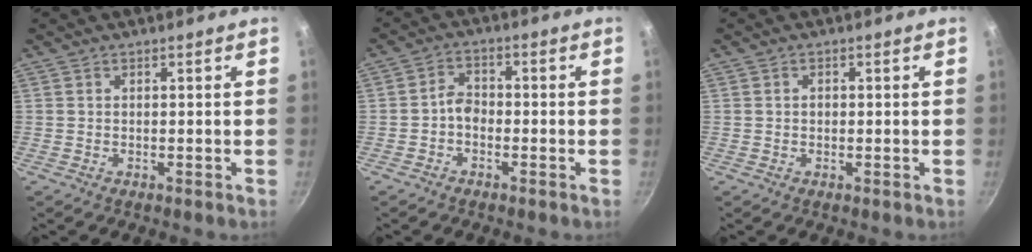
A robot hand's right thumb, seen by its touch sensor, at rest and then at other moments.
{"total": 3.4, "force": [-1.4, 2.4, 2.0], "torque": [-0.025, 0.023, -0.032]}
{"total": 0.9, "force": [0.0, 0.8, 0.5], "torque": [-0.007, 0.005, 0.000]}